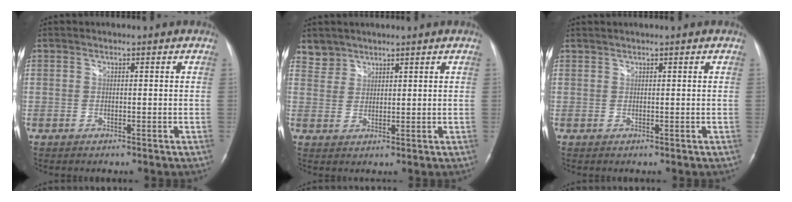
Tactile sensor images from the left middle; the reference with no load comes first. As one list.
[{"total": 3.0, "force": [2.6, 1.5, -0.6], "torque": [0.018, 0.008, 0.049]}, {"total": 0.8, "force": [0.7, -0.1, 0.2], "torque": [-0.006, 0.010, 0.020]}]